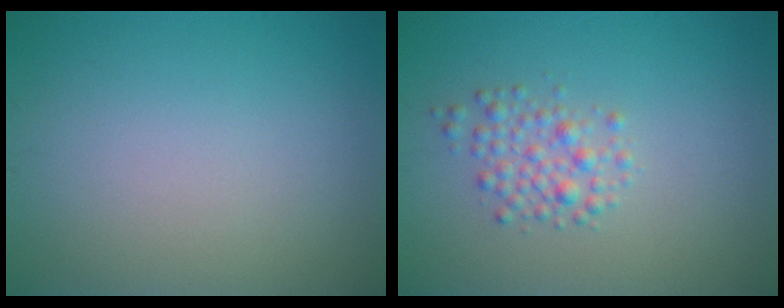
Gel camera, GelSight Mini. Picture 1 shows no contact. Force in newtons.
{"total": 2.3, "press": 2.3, "slide": 0.1}